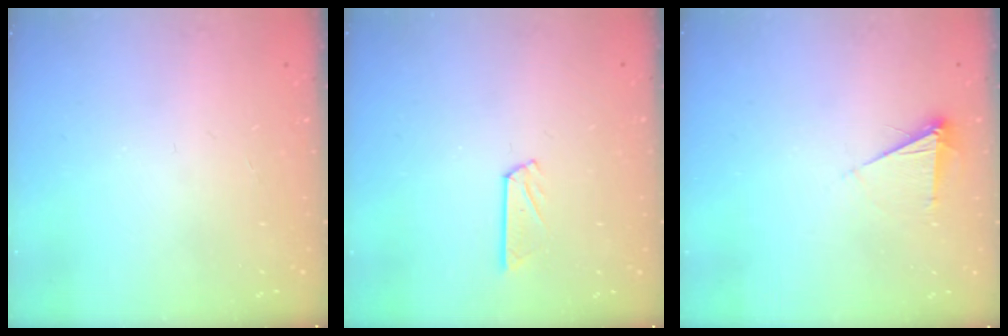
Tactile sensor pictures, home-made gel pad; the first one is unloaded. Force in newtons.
{"total": 5.2, "press": 5.2, "slide": 0.3}
{"total": 3.4, "press": 3.3, "slide": 0.5}